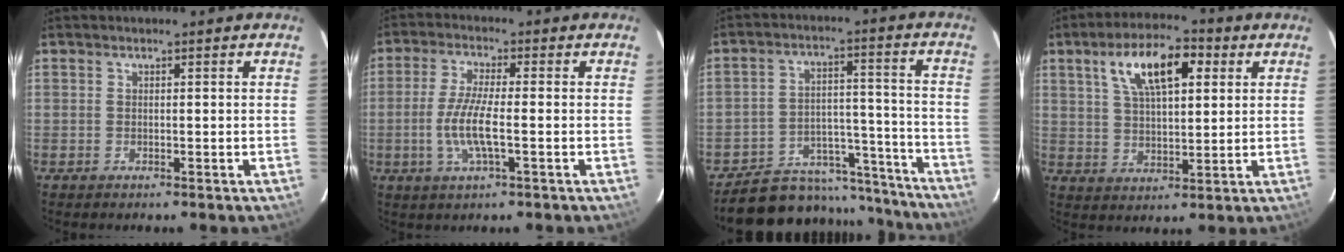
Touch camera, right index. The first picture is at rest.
{"total": 7.7, "force": [-1.8, 1.2, 7.4], "torque": [-0.151, -0.007, -0.036]}
{"total": 18.2, "force": [-15.8, 8.3, 3.6], "torque": [-0.071, 0.067, -0.203]}
{"total": 11.7, "force": [4.9, 4.8, 9.5], "torque": [-0.164, 0.027, 0.087]}